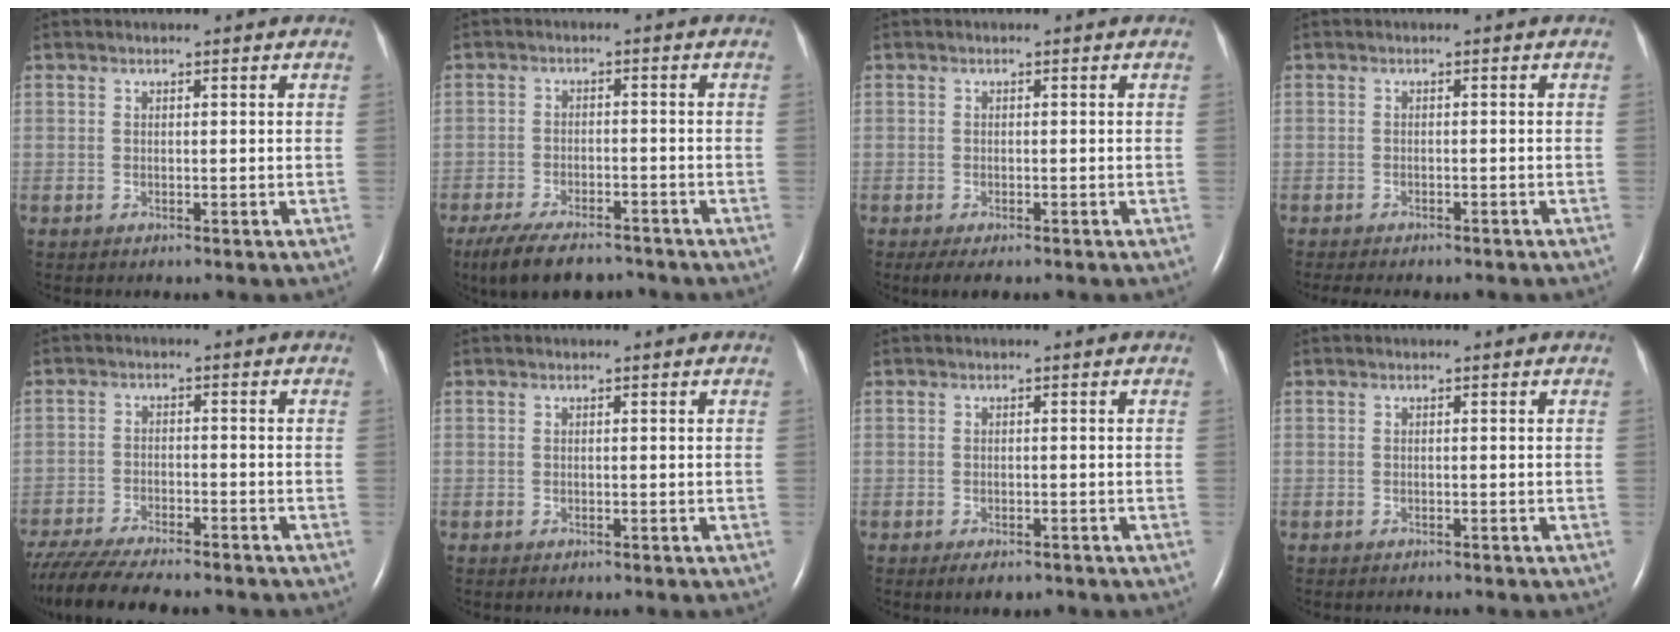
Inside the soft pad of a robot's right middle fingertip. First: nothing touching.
{"total": 10.4, "force": [-8.4, 3.4, 5.1], "torque": [-0.090, -0.014, -0.132]}
{"total": 3.0, "force": [-2.0, 1.0, 2.0], "torque": [-0.039, -0.010, -0.026]}
{"total": 8.2, "force": [-7.0, 2.0, 3.8], "torque": [-0.048, -0.004, -0.082]}
{"total": 14.6, "force": [-12.7, 2.4, 6.9], "torque": [-0.129, -0.027, -0.191]}
{"total": 0.0}
{"total": 2.6, "force": [-1.9, 1.0, 1.5], "torque": [-0.022, -0.003, -0.020]}
{"total": 1.0, "force": [-0.9, 0.1, 0.4], "torque": [-0.011, -0.005, -0.007]}